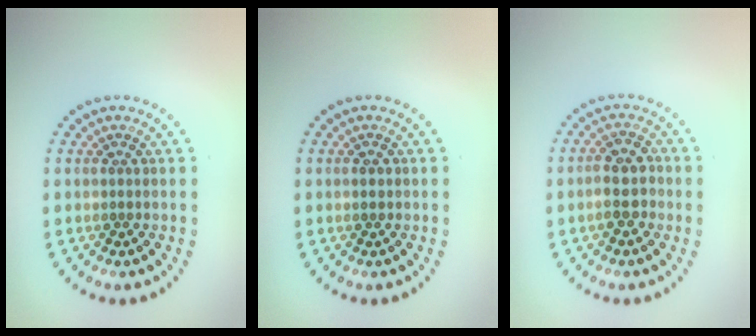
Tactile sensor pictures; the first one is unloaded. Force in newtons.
{"total": 1.1, "press": 1.1, "slide": 0.1}
{"total": 2.8, "press": 2.7, "slide": 0.8}